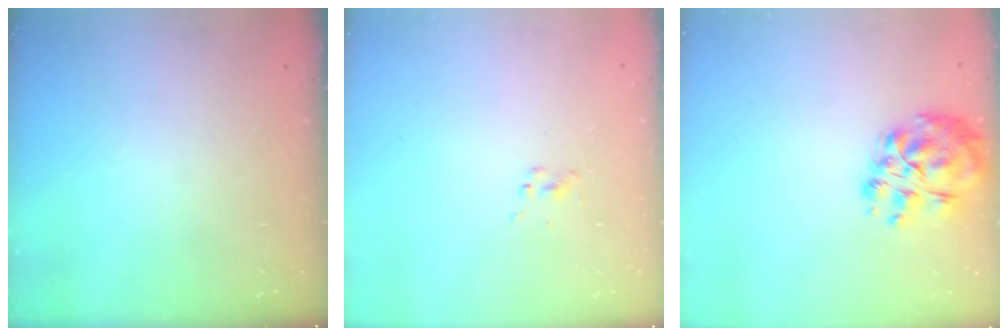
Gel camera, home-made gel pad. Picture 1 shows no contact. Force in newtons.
{"total": 1.5, "press": 1.5, "slide": 0.1}
{"total": 12.2, "press": 11.9, "slide": 2.6}